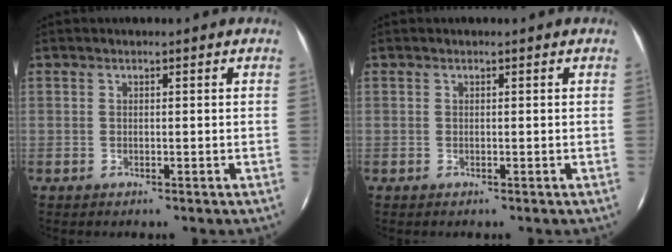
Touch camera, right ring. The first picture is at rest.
{"total": 0.0}